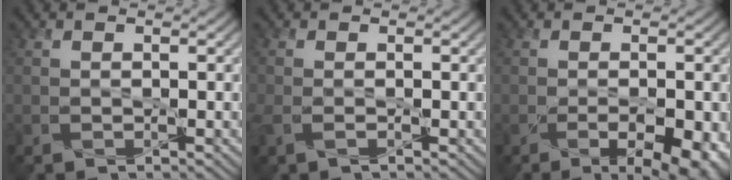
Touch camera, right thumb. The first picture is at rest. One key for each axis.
{"total": 1.9, "fx": -0.6, "fy": 0.6, "fz": 1.7, "tx": -0.046, "ty": -0.008, "tz": -0.015}
{"total": 6.3, "fx": -2.4, "fy": 2.3, "fz": 5.4, "tx": -0.082, "ty": -0.020, "tz": -0.020}